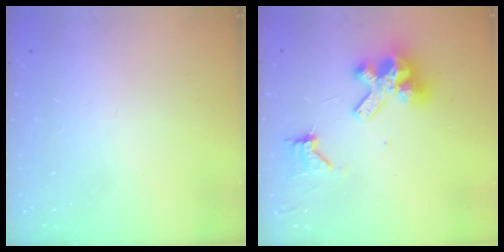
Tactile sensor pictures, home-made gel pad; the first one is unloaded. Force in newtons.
{"total": 11.6, "press": 11.5, "slide": 1.4}